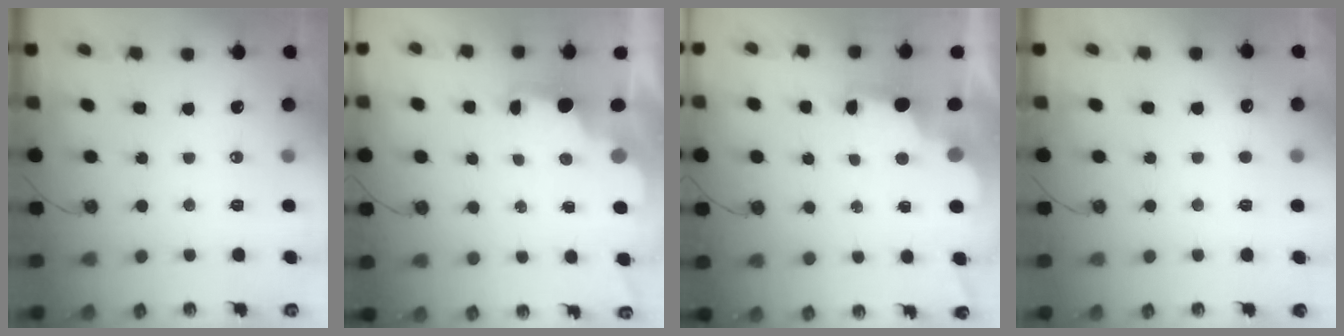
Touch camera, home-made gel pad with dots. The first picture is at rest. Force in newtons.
{"total": 2.1, "press": 2.0, "slide": 0.7}
{"total": 2.7, "press": 2.6, "slide": 0.9}
{"total": 1.5, "press": 1.2, "slide": 0.9}